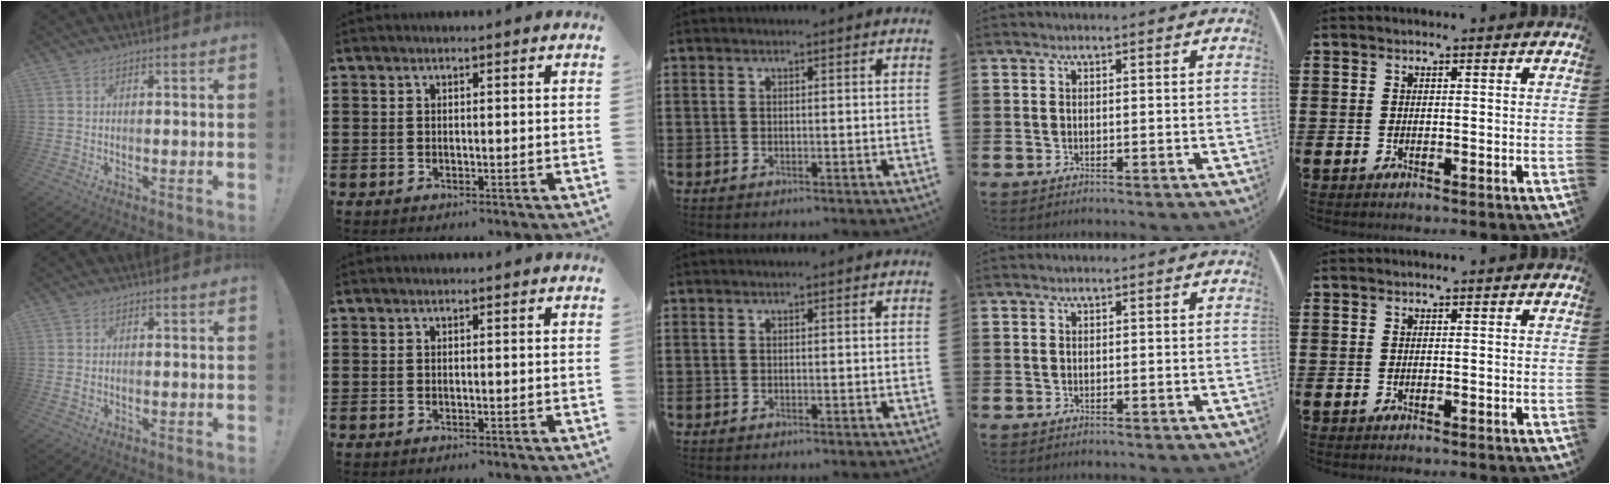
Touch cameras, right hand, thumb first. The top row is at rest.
{"thumb": {"total": 0.7, "force": [-0.1, 0.5, 0.4], "torque": [-0.002, -0.001, -0.003]}}